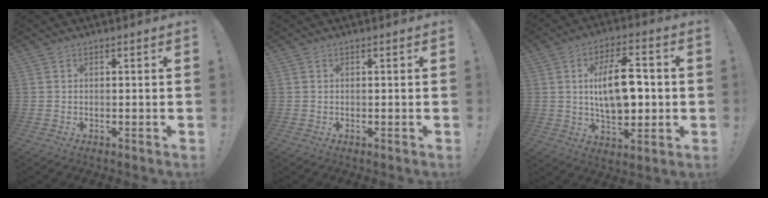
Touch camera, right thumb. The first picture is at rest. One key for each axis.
{"total": 0.0}
{"total": 15.9, "fx": 0.8, "fy": 8.3, "fz": 13.6, "tx": -0.238, "ty": 0.003, "tz": 0.009}